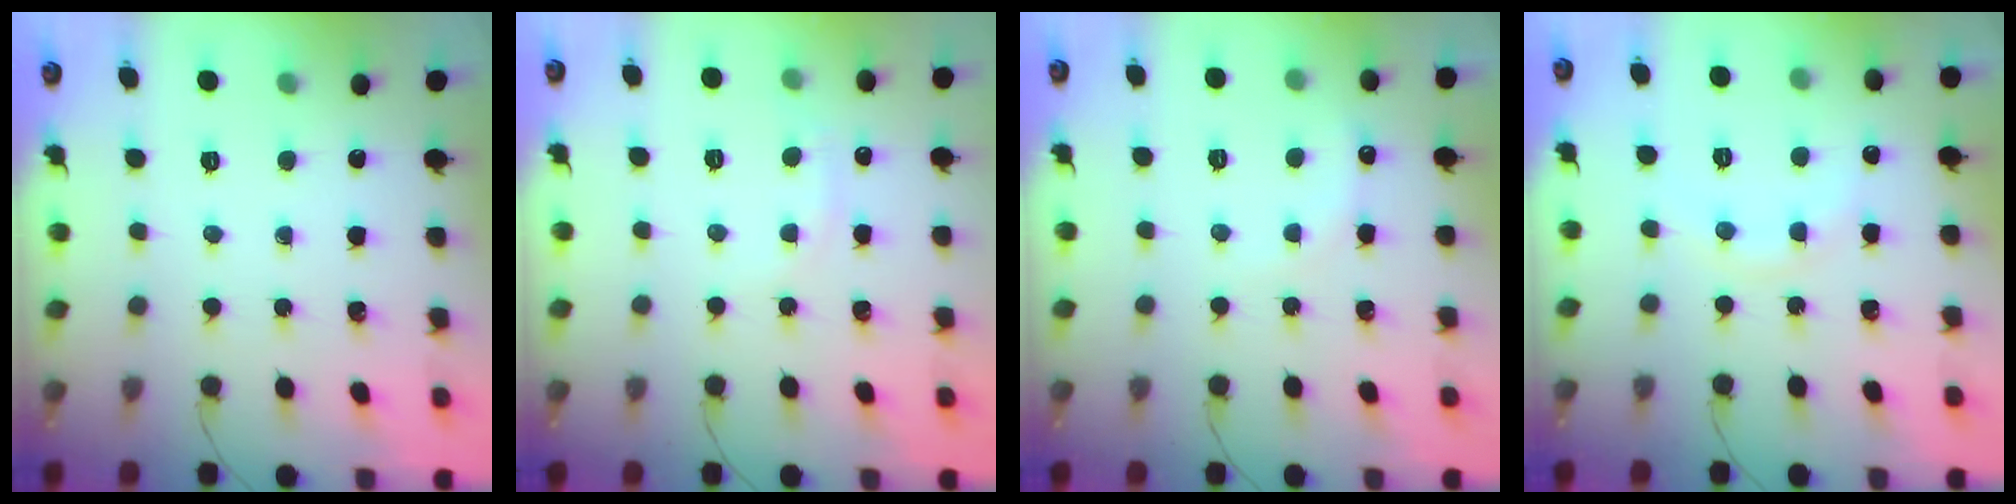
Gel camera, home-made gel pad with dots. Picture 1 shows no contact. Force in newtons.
{"total": 3.6, "press": 3.4, "slide": 1.2}
{"total": 3.0, "press": 2.9, "slide": 0.8}
{"total": 7.8, "press": 7.6, "slide": 1.7}